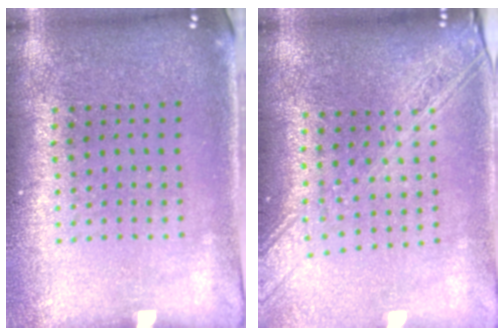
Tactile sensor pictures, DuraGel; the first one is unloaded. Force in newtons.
{"total": 2.2, "press": 1.9, "slide": 1.2}